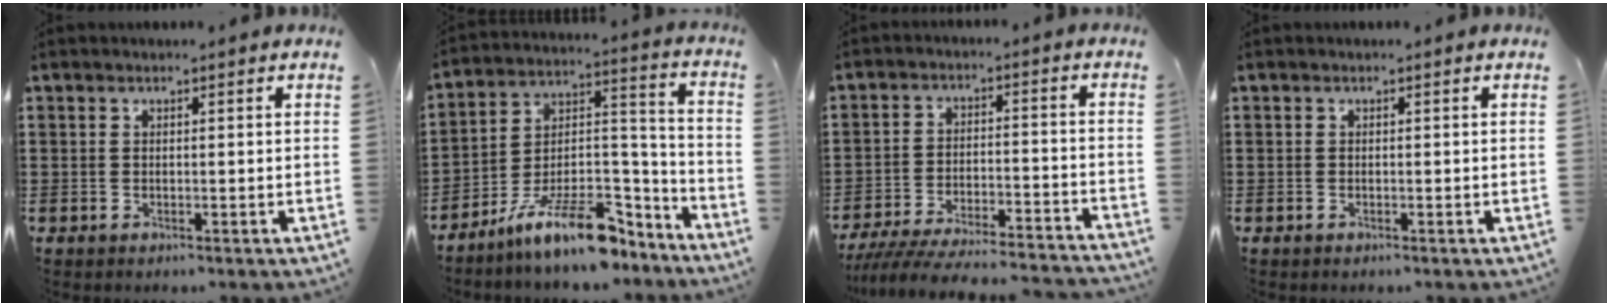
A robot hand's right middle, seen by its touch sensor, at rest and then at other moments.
{"total": 11.8, "force": [-9.2, 2.6, 7.0], "torque": [-0.119, 0.021, -0.174]}
{"total": 6.5, "force": [-6.2, 0.1, 1.9], "torque": [-0.043, -0.007, -0.124]}
{"total": 0.0}